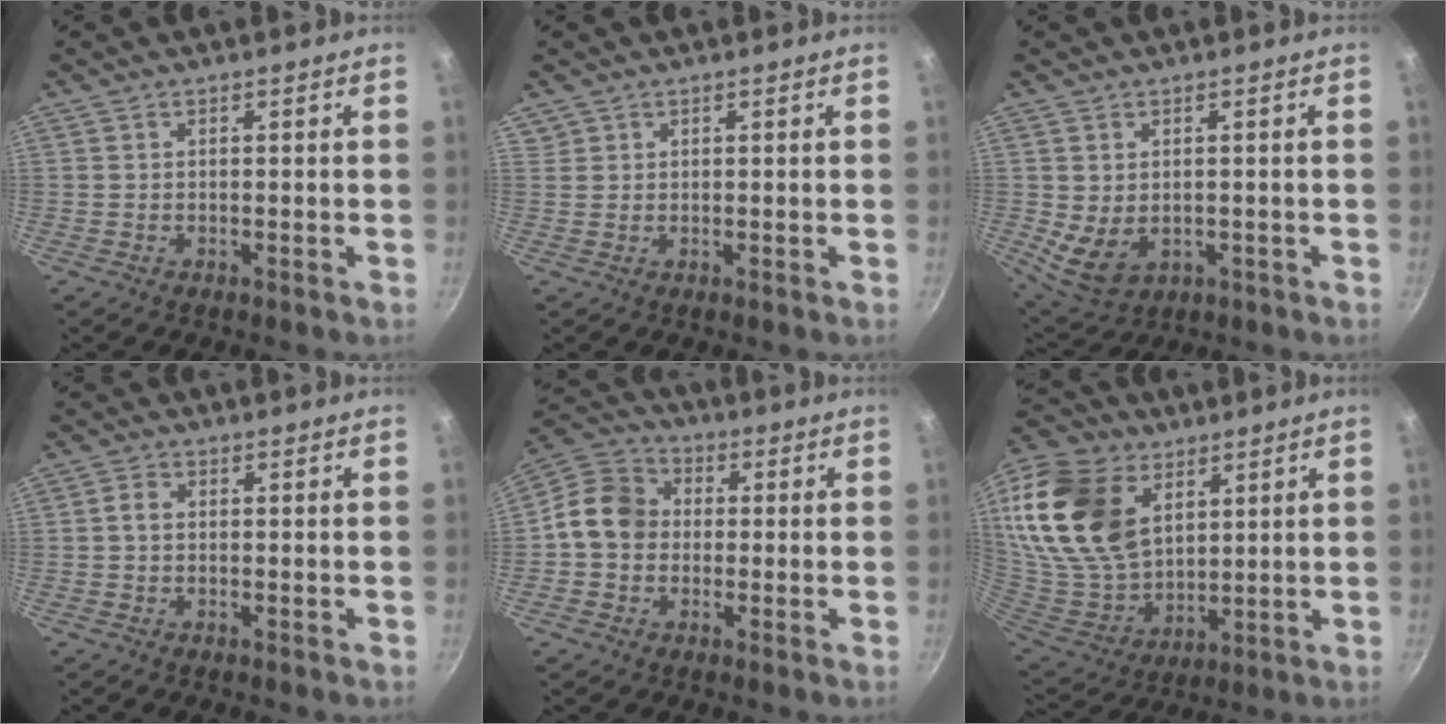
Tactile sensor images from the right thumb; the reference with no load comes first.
{"total": 1.4, "force": [0.8, 1.1, 0.2], "torque": [0.009, 0.011, 0.016]}
{"total": 6.6, "force": [-0.2, 4.8, 4.5], "torque": [-0.074, -0.015, 0.016]}
{"total": 2.1, "force": [0.0, 1.6, 1.4], "torque": [-0.025, 0.006, -0.002]}
{"total": 9.2, "force": [-0.7, 8.0, 4.6], "torque": [-0.051, 0.023, -0.034]}
{"total": 25.1, "force": [10.1, 16.5, 16.0], "torque": [-0.307, -0.033, 0.202]}